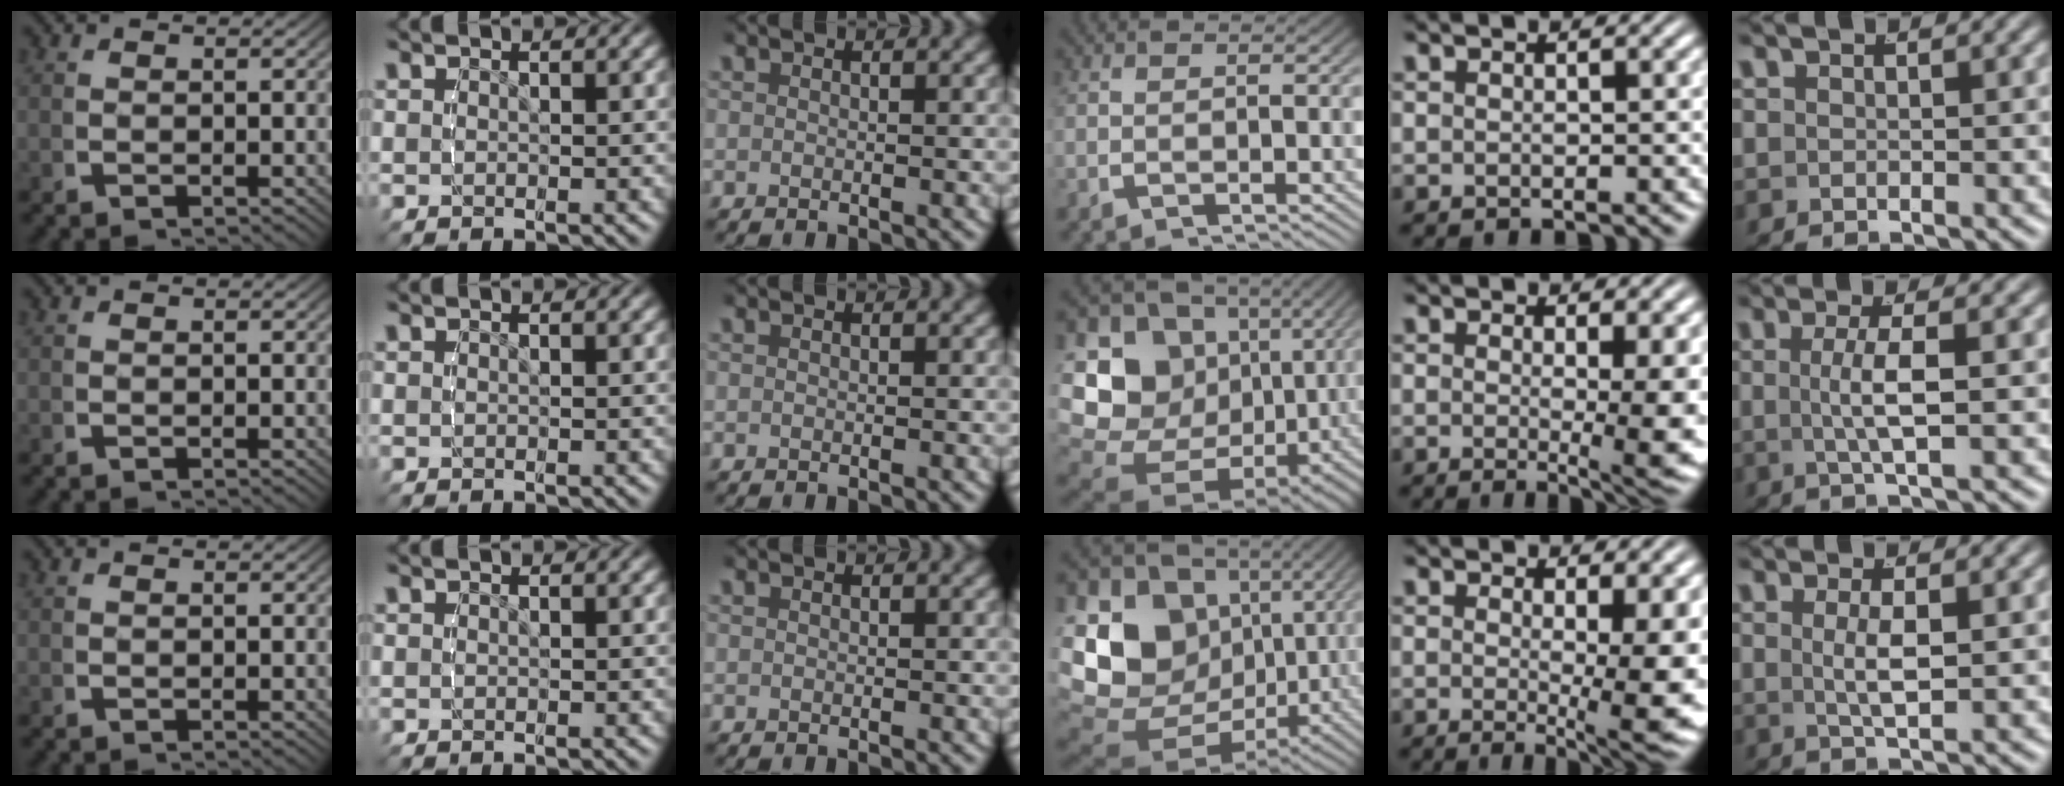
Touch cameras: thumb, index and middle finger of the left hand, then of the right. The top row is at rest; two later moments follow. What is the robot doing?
{"motion": "lift_and_place", "object": "glue stick"}